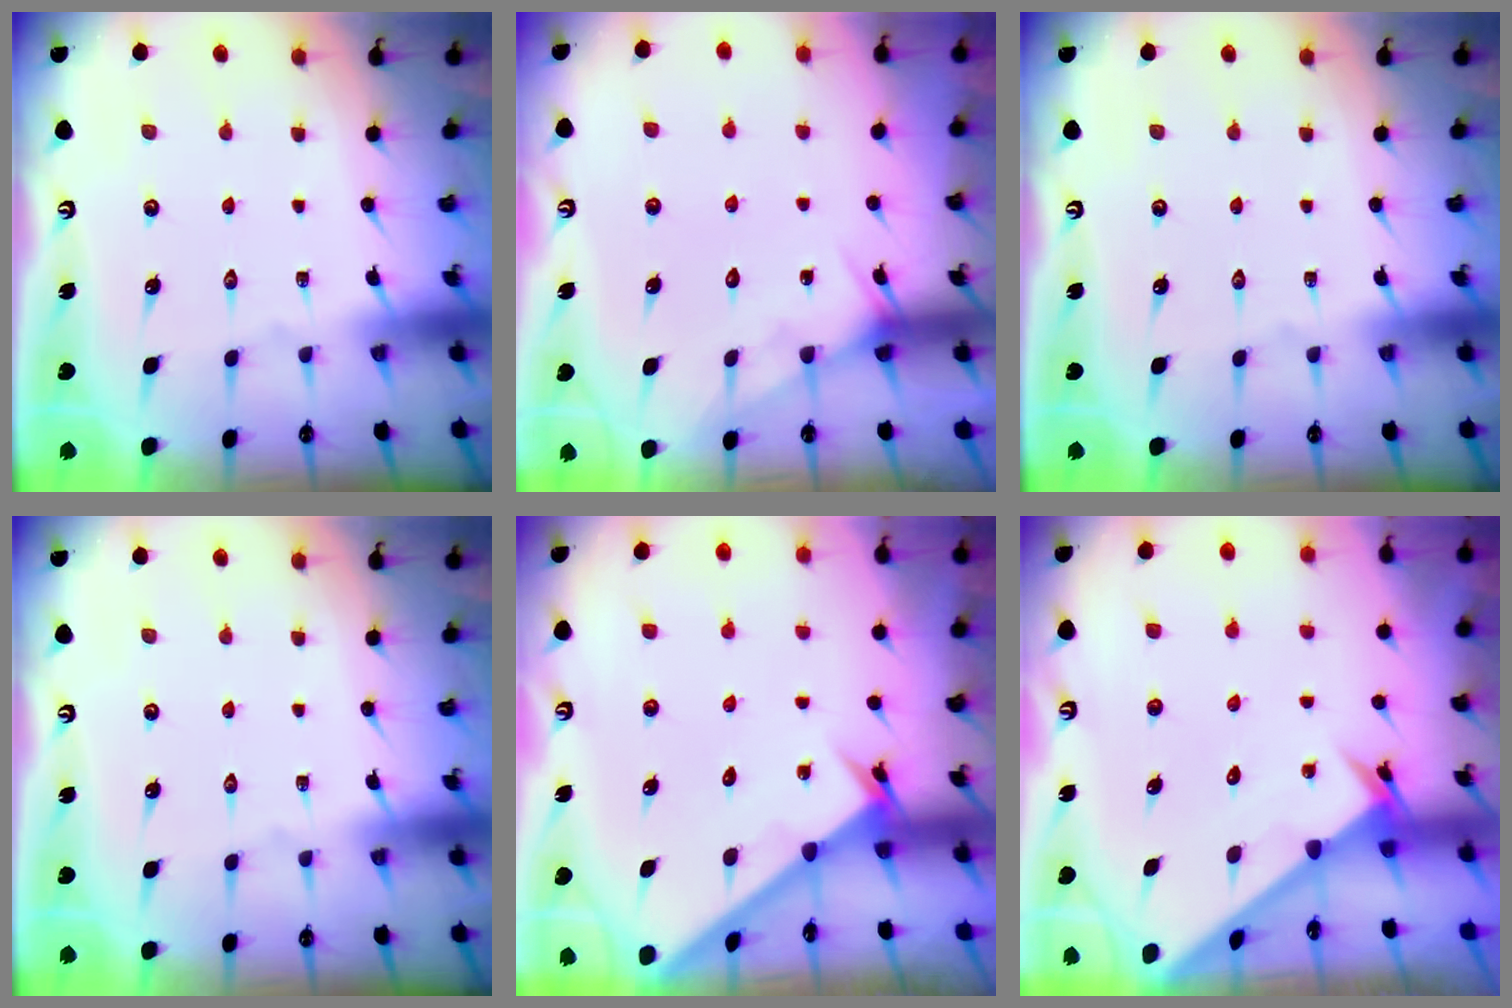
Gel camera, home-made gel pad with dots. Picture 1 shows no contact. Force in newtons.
{"total": 5.8, "press": 5.8, "slide": 0.5}
{"total": 0.0}
{"total": 0.0}
{"total": 2.2, "press": 2.2, "slide": 0.2}
{"total": 2.6, "press": 2.6, "slide": 0.2}